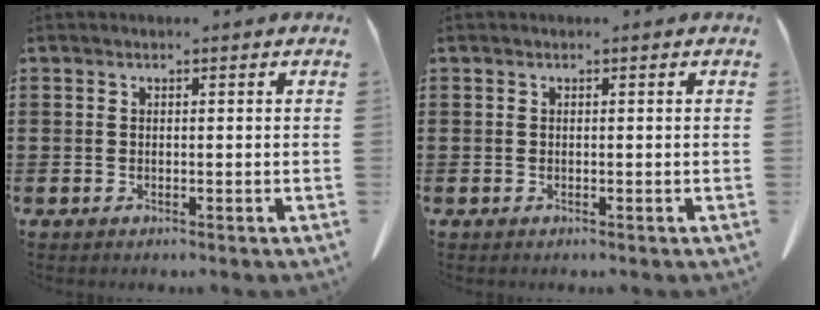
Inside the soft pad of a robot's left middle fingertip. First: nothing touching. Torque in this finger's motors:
{"motor_torque": [-0.09, -0.01, -0.01, 0.01]}